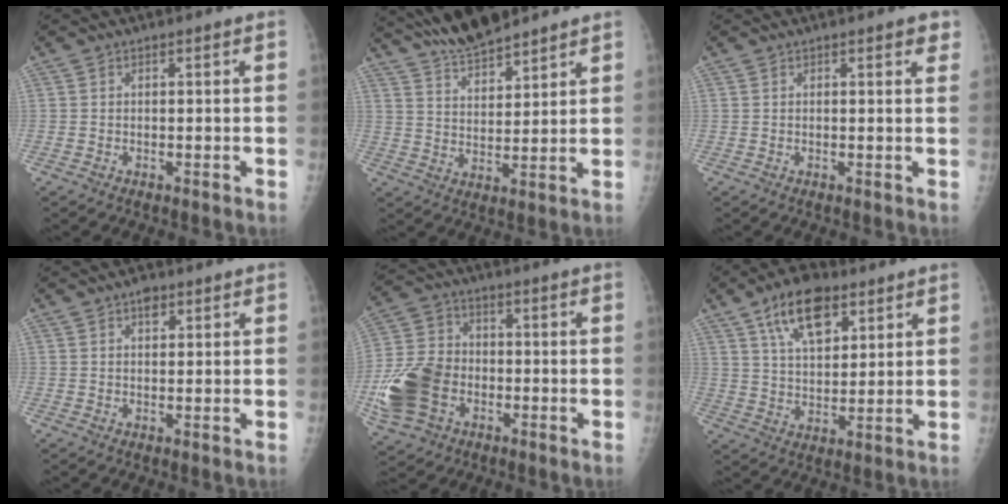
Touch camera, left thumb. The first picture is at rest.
{"total": 10.8, "force": [9.5, 2.5, 4.5], "torque": [-0.061, -0.044, 0.172]}
{"total": 2.0, "force": [1.2, 0.7, 1.4], "torque": [-0.008, -0.004, 0.012]}
{"total": 2.3, "force": [1.3, 1.3, 1.4], "torque": [-0.011, -0.004, 0.017]}
{"total": 14.7, "force": [-4.1, 11.0, 8.8], "torque": [-0.171, 0.020, -0.077]}
{"total": 12.6, "force": [6.6, 6.5, 8.5], "torque": [-0.120, -0.021, 0.116]}